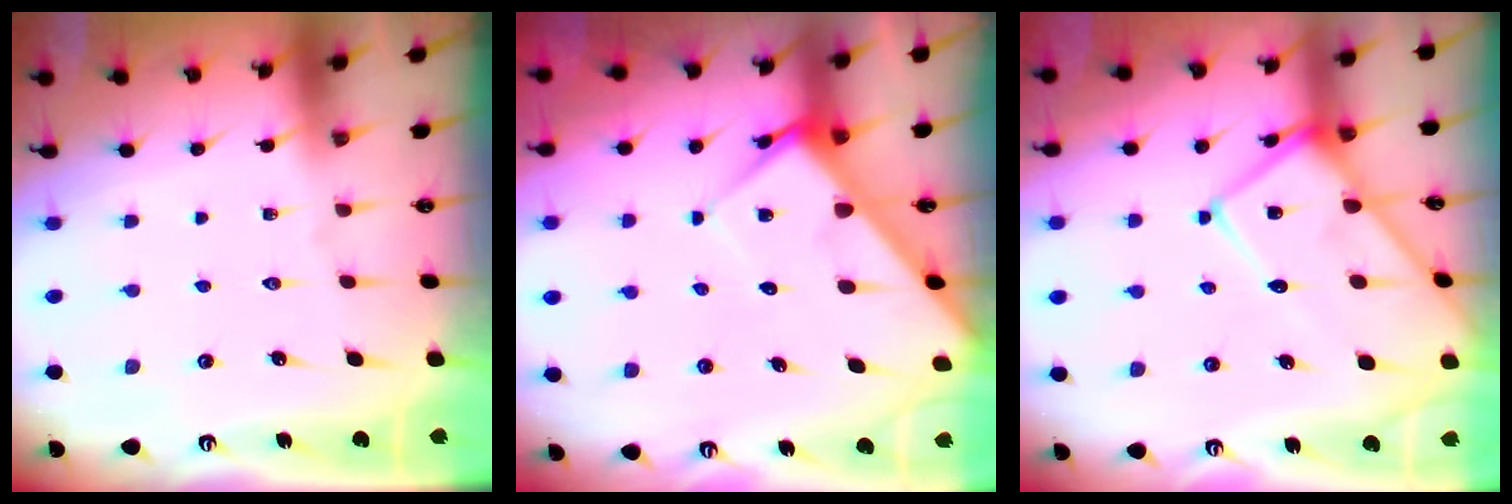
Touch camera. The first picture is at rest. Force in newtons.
{"total": 5.3, "press": 5.3, "slide": 0.6}
{"total": 14.1, "press": 14.0, "slide": 1.5}